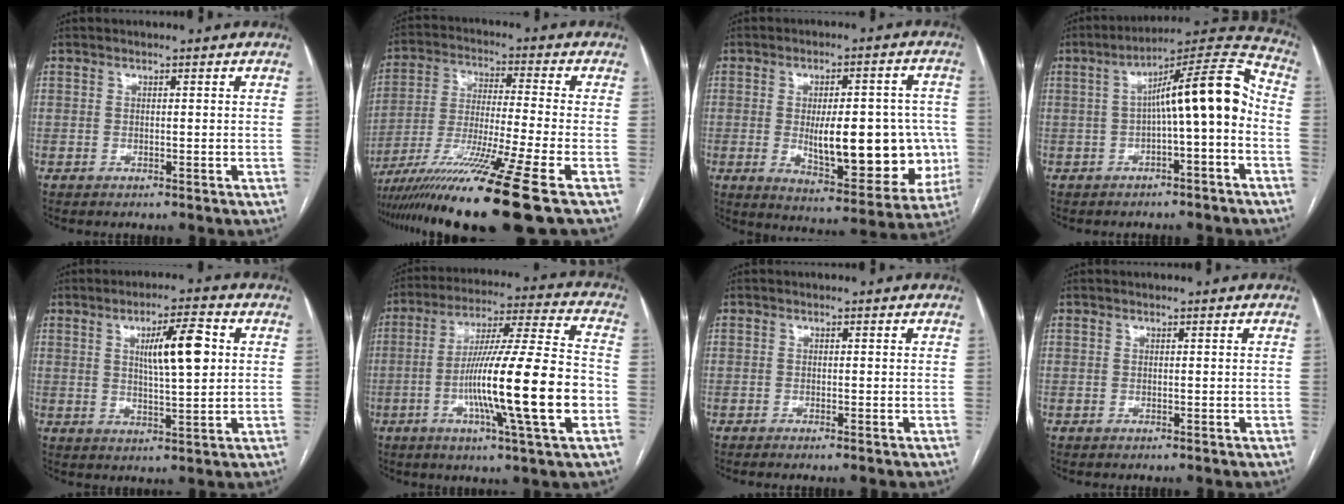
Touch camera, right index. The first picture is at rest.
{"total": 17.6, "force": [-12.0, -2.3, 12.7], "torque": [-0.225, -0.046, -0.214]}
{"total": 18.1, "force": [-1.9, 6.7, 16.7], "torque": [-0.212, 0.009, -0.005]}
{"total": 12.4, "force": [-0.8, 1.3, 12.3], "torque": [-0.187, 0.044, -0.012]}
{"total": 8.5, "force": [2.1, 1.3, 8.1], "torque": [-0.133, 0.008, 0.037]}
{"total": 20.0, "force": [-4.8, -0.1, 19.4], "torque": [-0.323, -0.007, -0.084]}
{"total": 0.7, "force": [-0.5, -0.2, 0.5], "torque": [-0.011, 0.000, -0.009]}
{"total": 0.0}